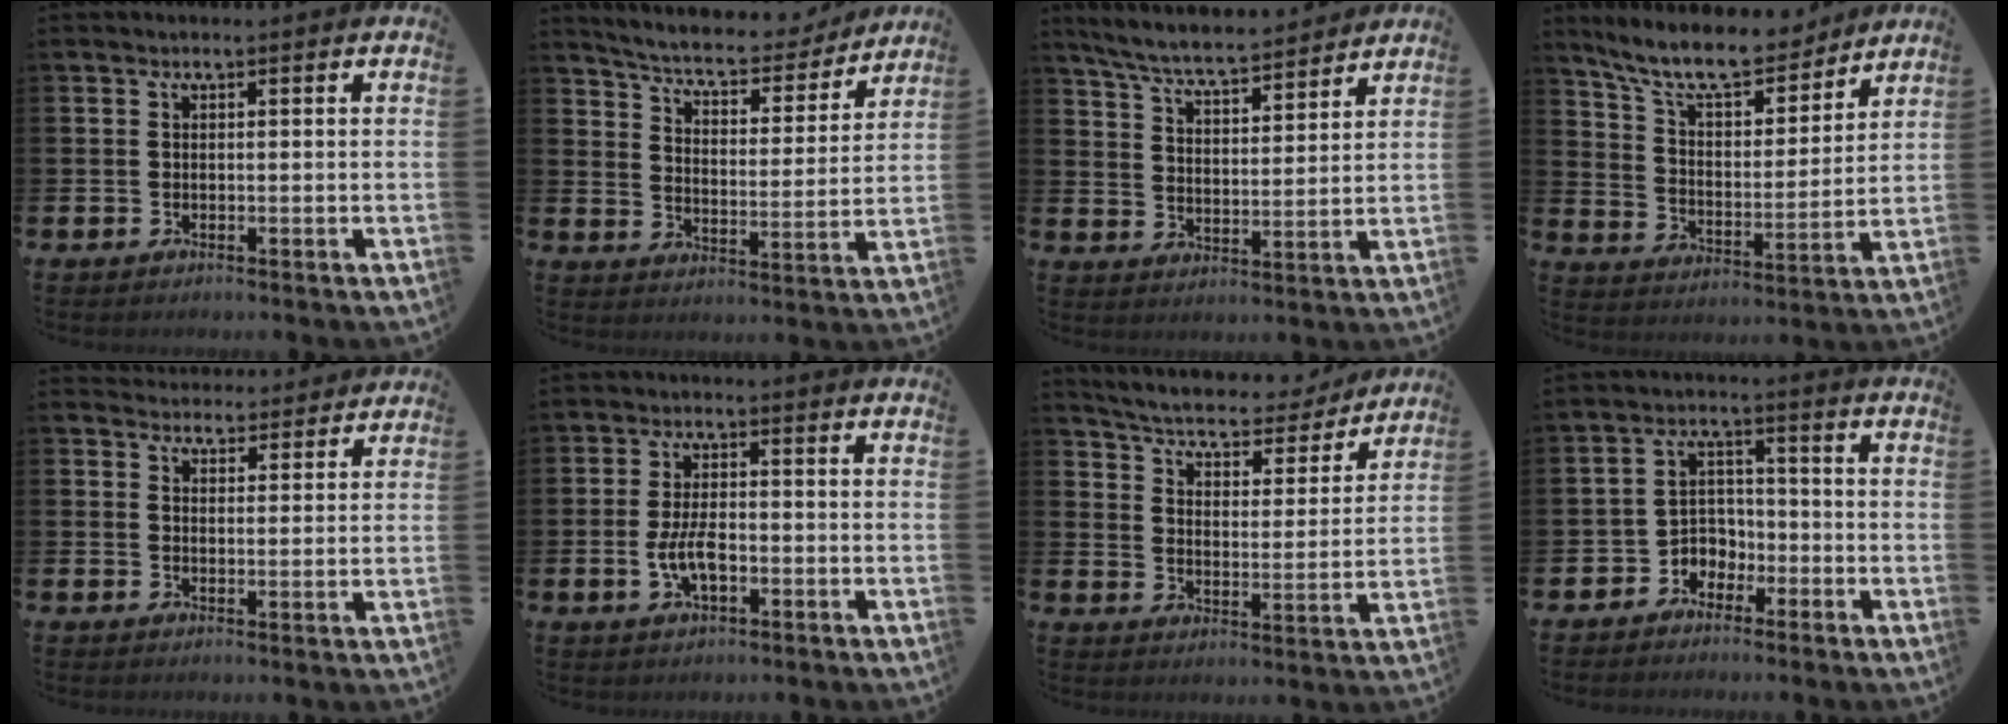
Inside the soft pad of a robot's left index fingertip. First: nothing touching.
{"total": 6.3, "force": [5.9, 1.4, 1.6], "torque": [-0.059, -0.046, 0.097]}
{"total": 6.6, "force": [6.2, 0.6, 1.9], "torque": [-0.068, -0.042, 0.109]}
{"total": 10.5, "force": [9.4, 2.6, 3.8], "torque": [-0.104, -0.063, 0.166]}
{"total": 3.6, "force": [3.5, 0.8, -0.3], "torque": [-0.005, -0.021, 0.065]}
{"total": 4.6, "force": [-1.1, 2.2, 3.9], "torque": [-0.074, 0.003, -0.021]}
{"total": 5.4, "force": [5.2, 1.2, 1.1], "torque": [-0.053, -0.041, 0.085]}
{"total": 3.4, "force": [-2.1, 2.6, 0.3], "torque": [-0.026, 0.001, -0.051]}